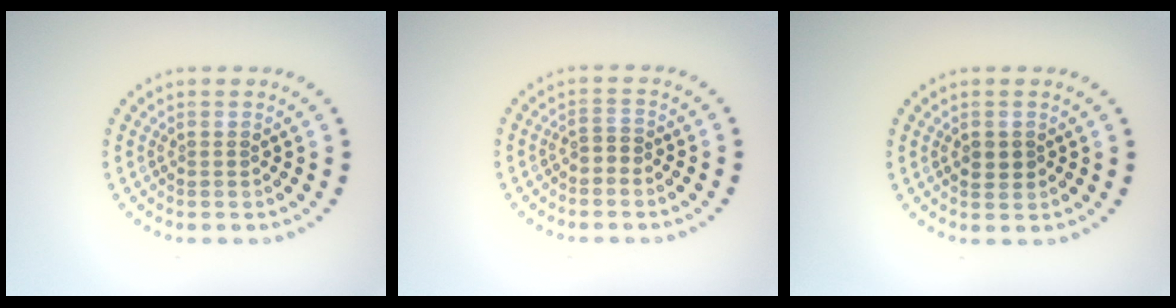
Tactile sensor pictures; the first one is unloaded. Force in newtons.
{"total": 1.1, "press": 0.9, "slide": 0.7}
{"total": 1.6, "press": 1.6, "slide": 0.1}